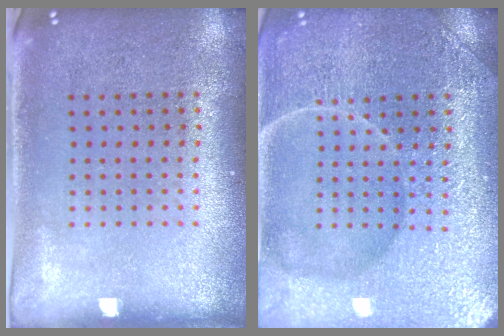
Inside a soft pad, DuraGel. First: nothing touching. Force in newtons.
{"total": 5.2, "press": 5.1, "slide": 0.6}